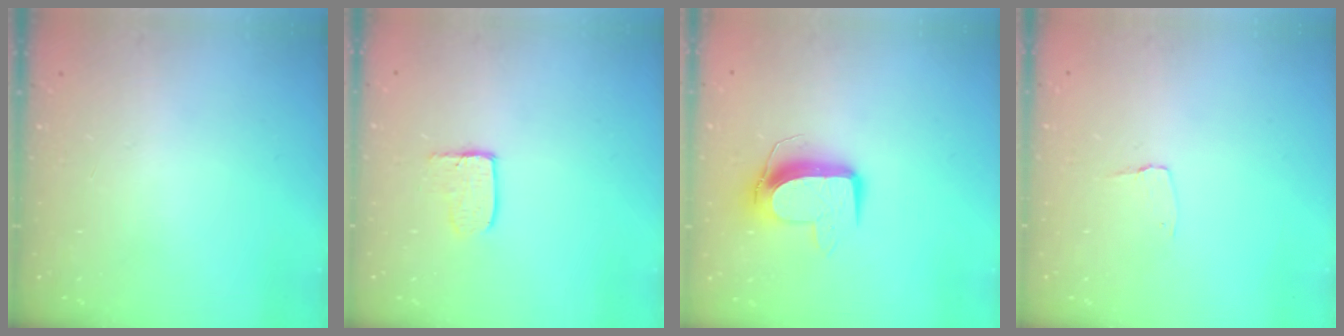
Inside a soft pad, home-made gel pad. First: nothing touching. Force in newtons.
{"total": 3.4, "press": 3.4, "slide": 0.3}
{"total": 10.5, "press": 10.5, "slide": 0.3}
{"total": 2.9, "press": 2.9, "slide": 0.3}